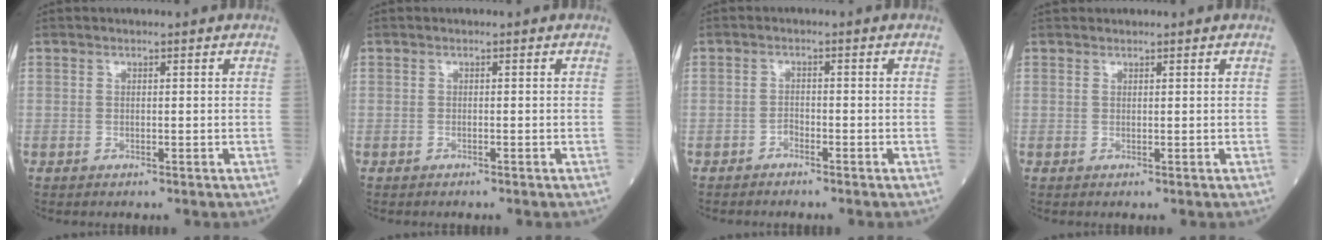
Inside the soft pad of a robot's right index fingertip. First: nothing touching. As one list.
[{"total": 0.0}, {"total": 1.0, "force": [-0.9, 0.4, 0.3], "torque": [-0.001, 0.004, -0.016]}, {"total": 0.6, "force": [0.6, 0.2, 0.0], "torque": [-0.008, 0.013, 0.015]}]